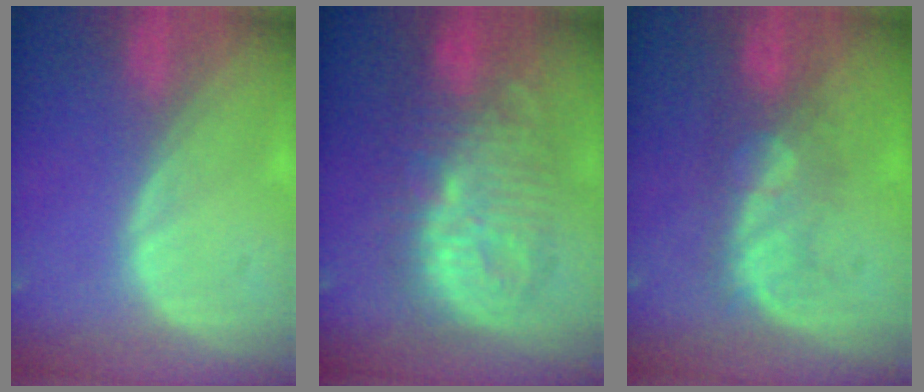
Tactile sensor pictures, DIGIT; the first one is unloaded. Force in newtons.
{"total": 10.4, "press": 10.4, "slide": 0.4}
{"total": 5.6, "press": 5.5, "slide": 1.3}